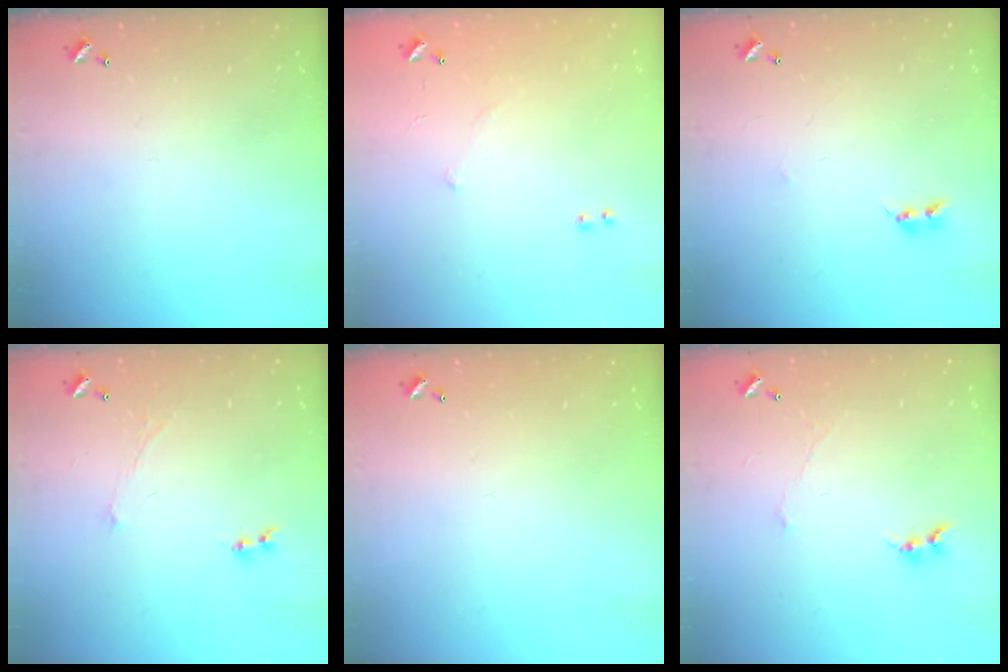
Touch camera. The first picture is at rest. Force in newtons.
{"total": 5.9, "press": 5.9, "slide": 0.8}
{"total": 2.2, "press": 2.2, "slide": 0.4}
{"total": 1.2, "press": 0.7, "slide": 1.0}
{"total": 0.0}
{"total": 0.0}